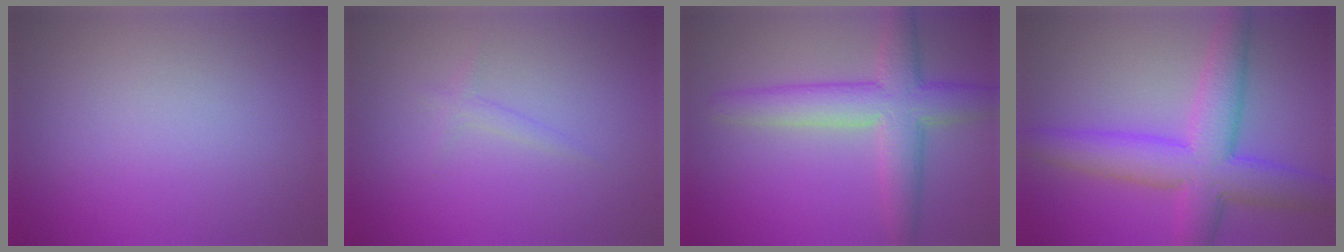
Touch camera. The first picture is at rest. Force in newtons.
{"total": 0.9, "press": 0.9, "slide": 0.1}
{"total": 6.0, "press": 6.0, "slide": 0.4}
{"total": 7.7, "press": 7.7, "slide": 0.2}